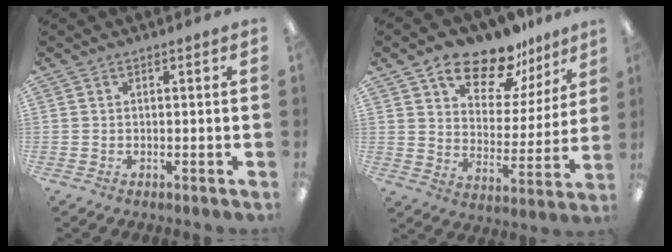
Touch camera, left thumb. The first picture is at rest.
{"total": 15.1, "force": [12.3, 6.6, 5.8], "torque": [-0.102, -0.085, 0.221]}